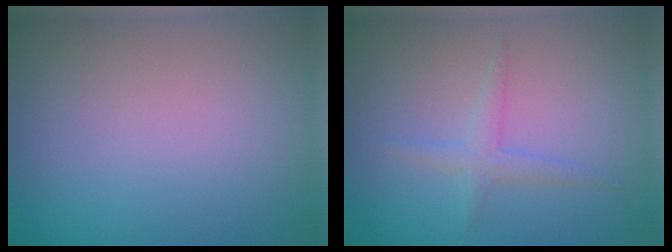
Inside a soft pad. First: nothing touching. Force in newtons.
{"total": 1.7, "press": 1.7, "slide": 0.0}